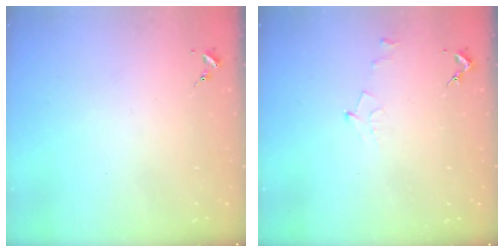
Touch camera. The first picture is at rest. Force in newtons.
{"total": 4.9, "press": 4.9, "slide": 0.6}